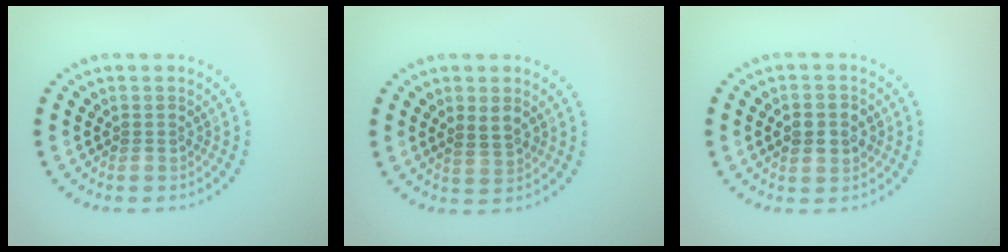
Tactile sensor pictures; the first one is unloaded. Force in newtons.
{"total": 2.0, "press": 1.9, "slide": 0.4}
{"total": 3.2, "press": 3.2, "slide": 0.5}